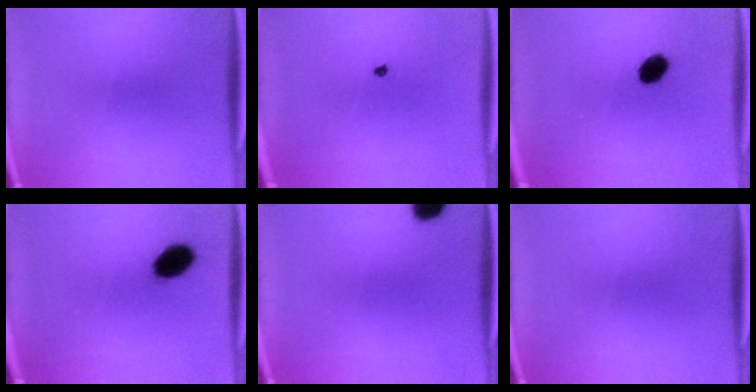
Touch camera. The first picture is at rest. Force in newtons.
{"total": 0.5}
{"total": 5.2}
{"total": 8.1}
{"total": 5.7}
{"total": 0.0}